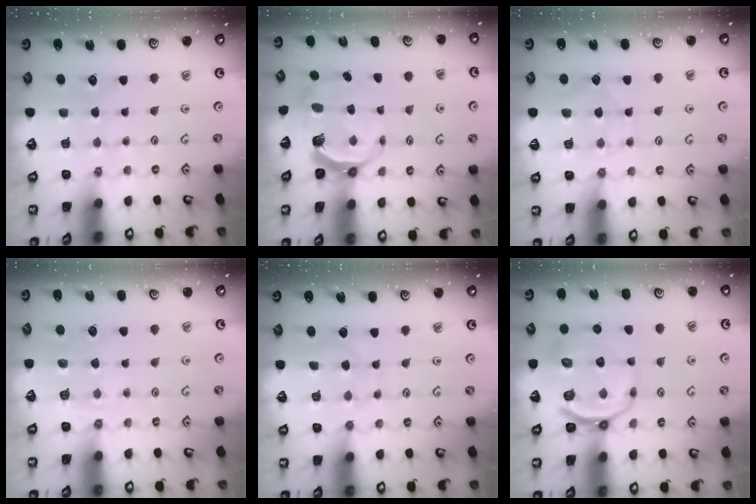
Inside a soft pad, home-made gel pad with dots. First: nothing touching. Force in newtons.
{"total": 7.0, "press": 5.9, "slide": 3.8}
{"total": 5.4, "press": 5.4, "slide": 0.7}
{"total": 4.8, "press": 4.7, "slide": 1.1}
{"total": 5.4, "press": 5.4, "slide": 0.5}
{"total": 10.7, "press": 10.3, "slide": 2.9}